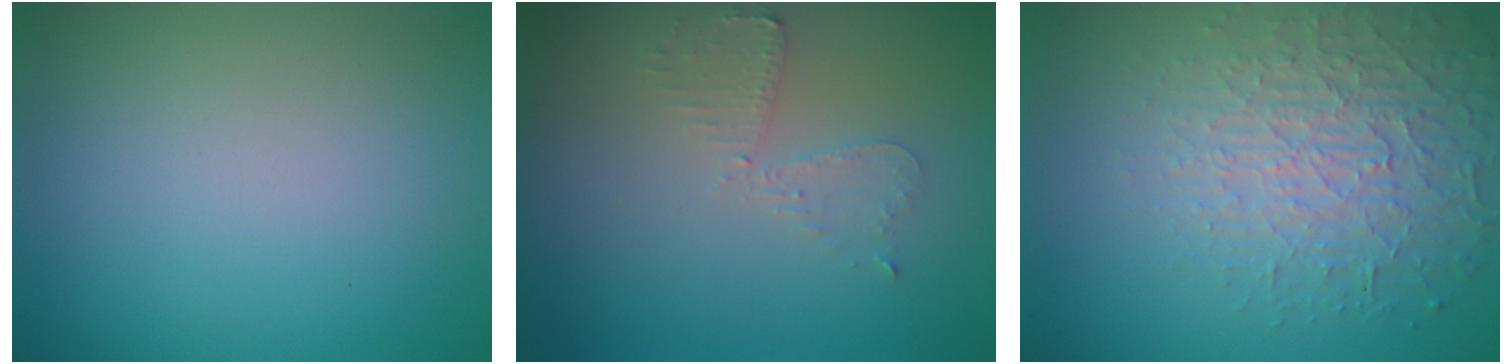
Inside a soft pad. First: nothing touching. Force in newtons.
{"total": 2.2, "press": 2.2, "slide": 0.5}
{"total": 4.6, "press": 4.1, "slide": 2.2}